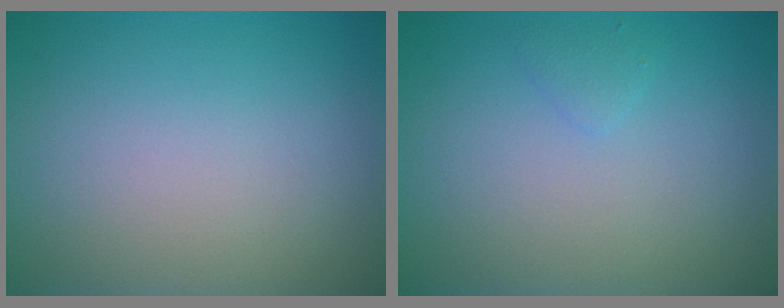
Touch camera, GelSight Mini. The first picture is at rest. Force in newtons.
{"total": 0.7, "press": 0.7, "slide": 0.0}